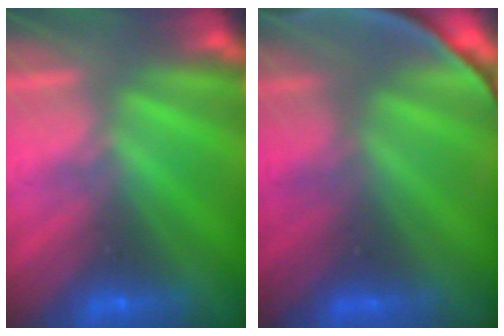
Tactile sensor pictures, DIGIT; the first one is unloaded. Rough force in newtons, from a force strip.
{"total": 6.7}